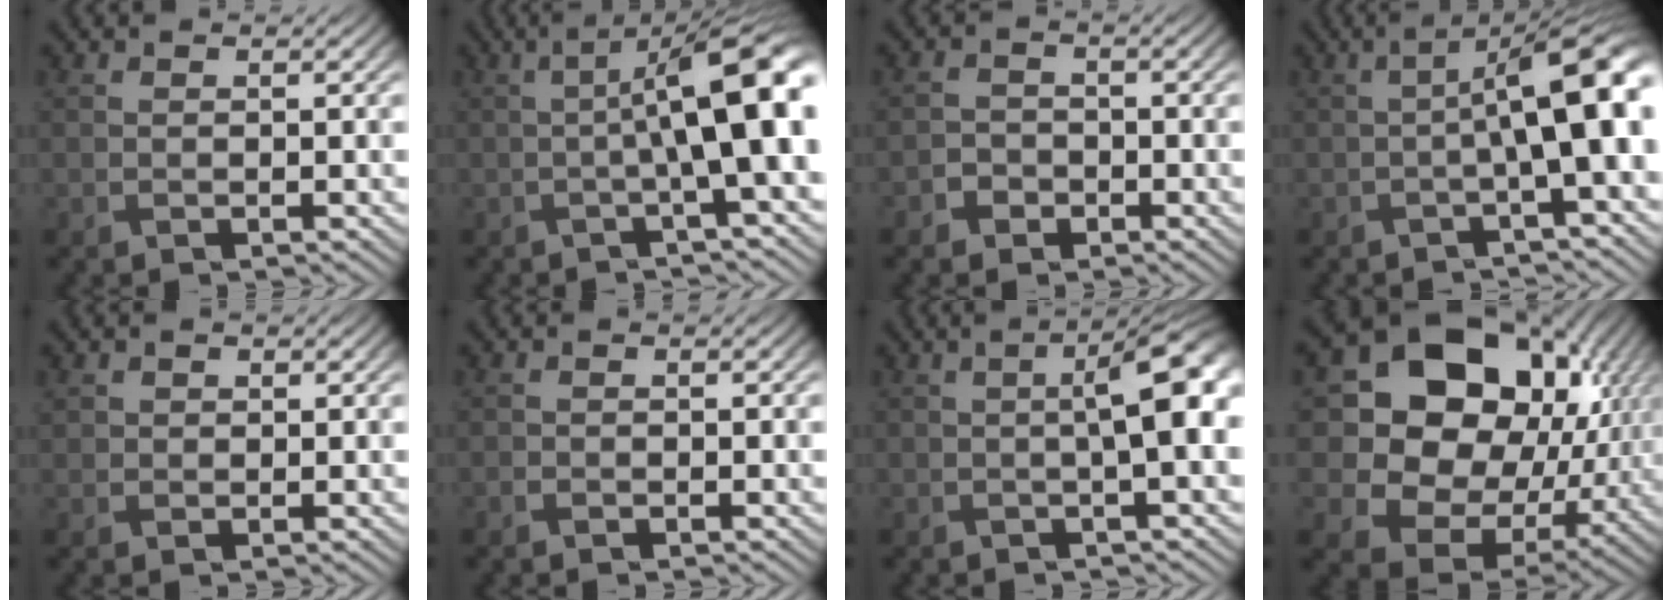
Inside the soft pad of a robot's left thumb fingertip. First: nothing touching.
{"total": 10.5, "force": [0.3, 2.7, 10.1], "torque": [-0.134, 0.011, 0.000]}
{"total": 2.0, "force": [-1.2, 1.5, 0.5], "torque": [-0.006, 0.002, -0.027]}
{"total": 8.7, "force": [0.0, 2.3, 8.4], "torque": [-0.116, 0.010, -0.002]}
{"total": 1.3, "force": [0.6, 1.1, 0.2], "torque": [-0.006, -0.002, 0.009]}
{"total": 0.6, "force": [-0.4, 0.4, 0.2], "torque": [-0.005, -0.002, -0.009]}
{"total": 5.9, "force": [0.5, 1.2, 5.7], "torque": [-0.082, 0.010, 0.006]}
{"total": 18.4, "force": [3.8, 15.0, 10.1], "torque": [-0.216, -0.009, 0.097]}